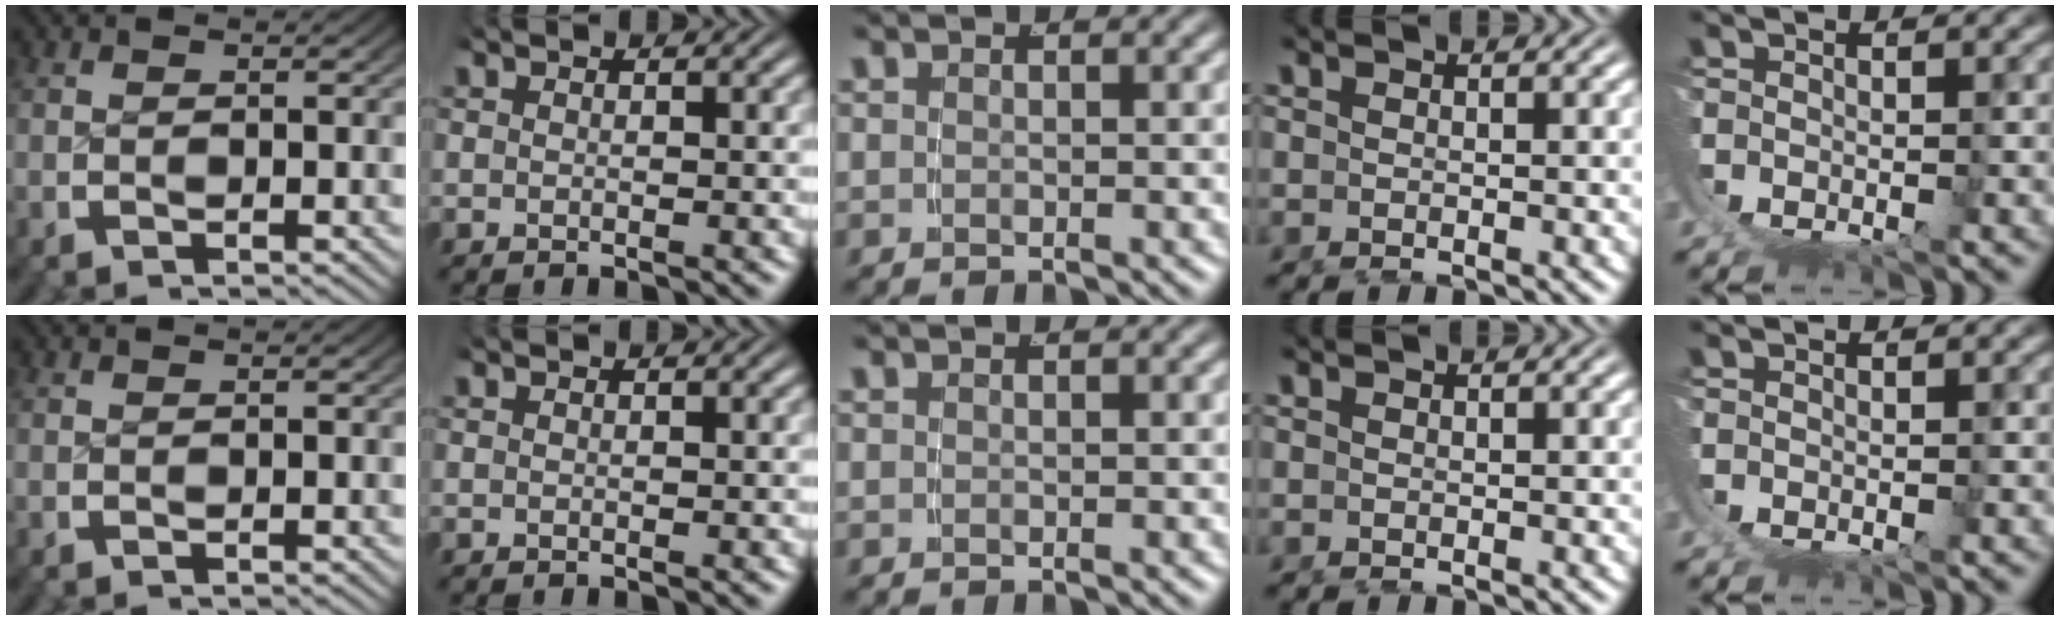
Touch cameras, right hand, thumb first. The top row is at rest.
{}